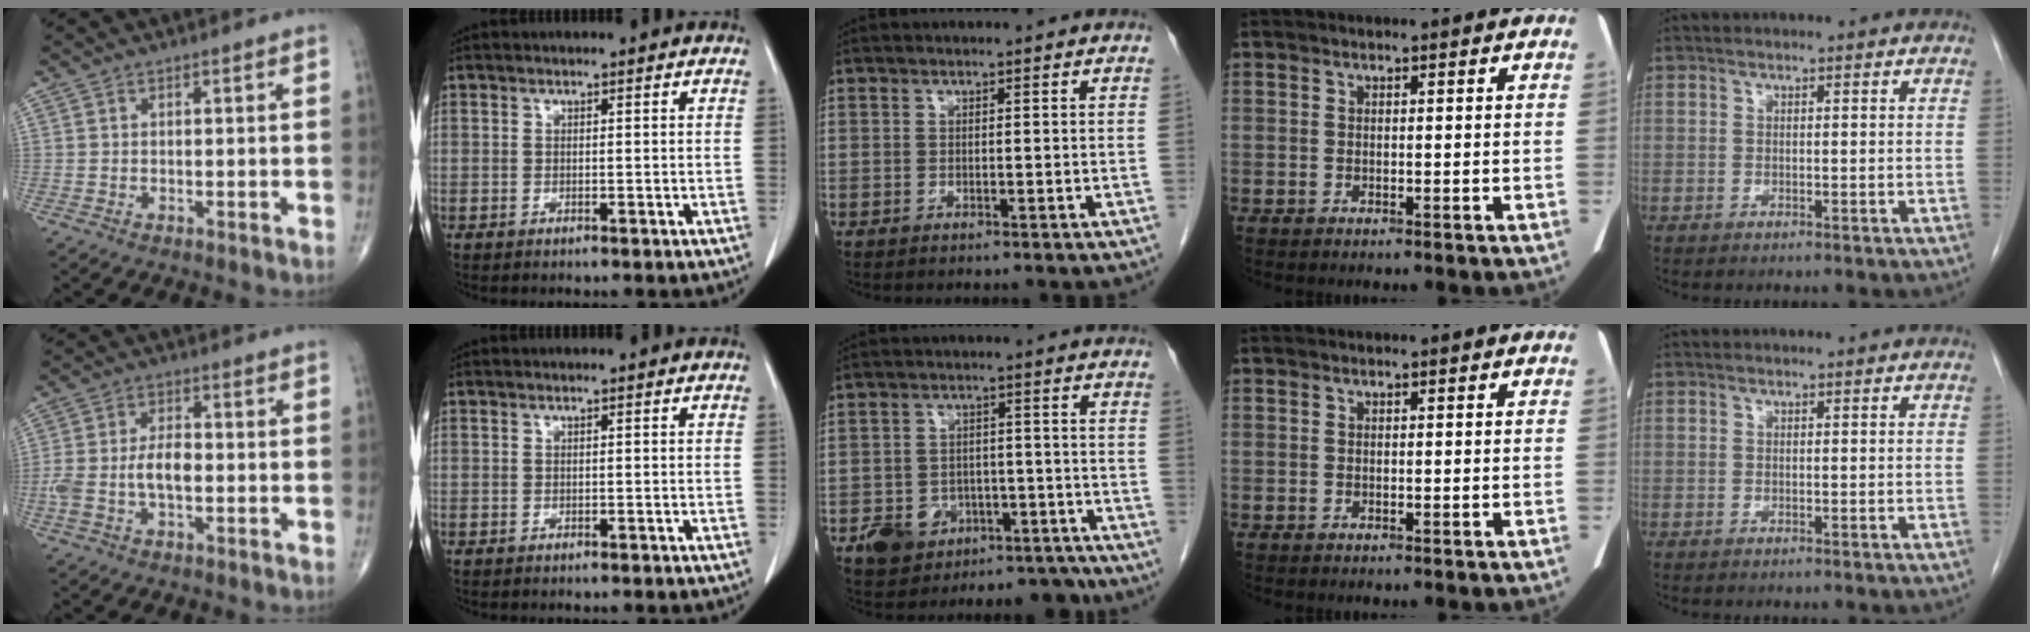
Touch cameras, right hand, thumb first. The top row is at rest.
{"thumb": {"total": 7.2, "force": [-1.2, 3.7, 6.1], "torque": [-0.140, 0.023, -0.021]}, "middle": {"total": 10.2, "force": [-6.7, 7.2, 3.0], "torque": [-0.039, 0.031, -0.091]}}